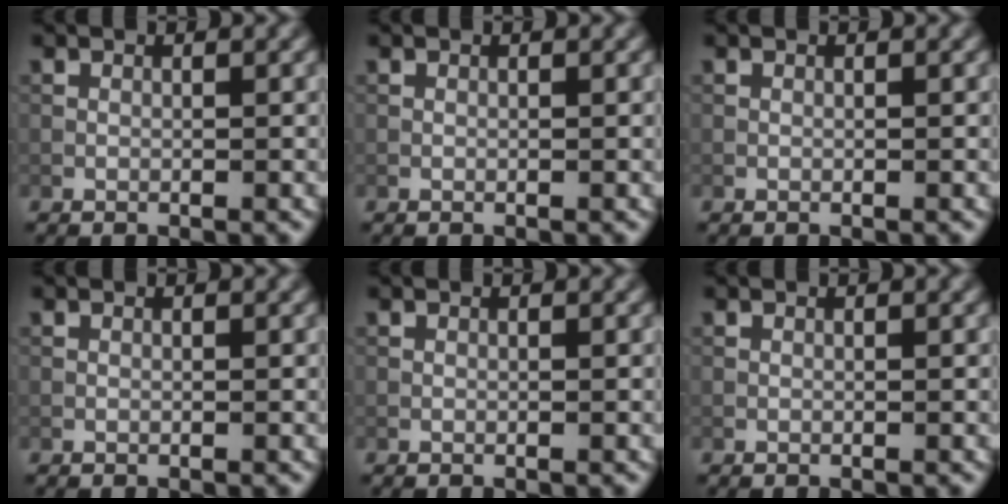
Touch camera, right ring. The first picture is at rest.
{"total": 0.0}
{"total": 0.0}
{"total": 0.0}
{"total": 0.0}
{"total": 0.0}